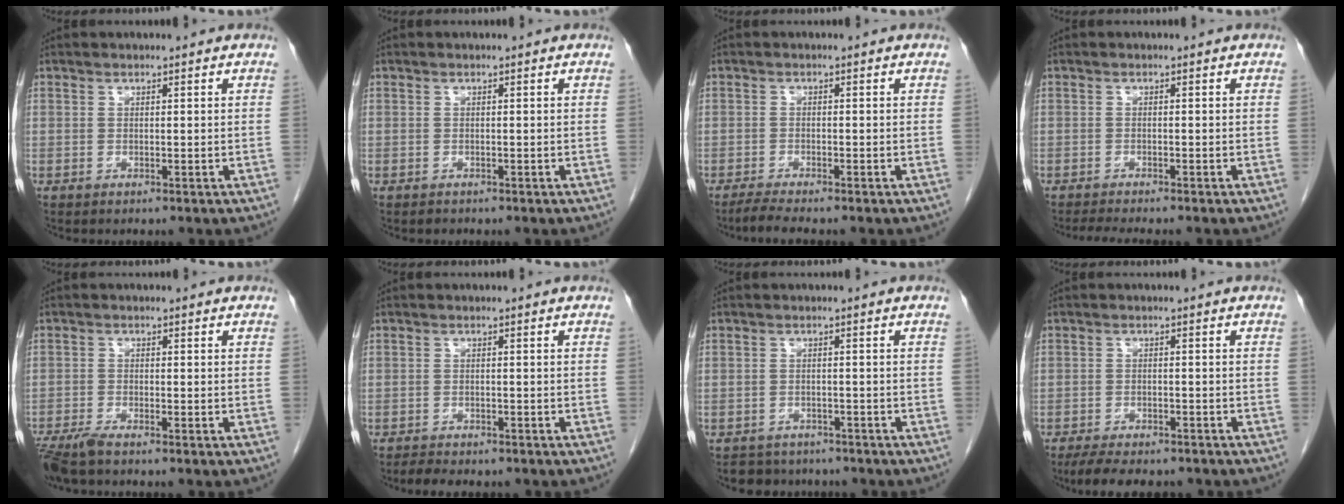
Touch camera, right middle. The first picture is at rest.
{"total": 0.6, "force": [-0.5, 0.3, 0.0], "torque": [-0.007, 0.000, -0.008]}
{"total": 2.7, "force": [-2.4, 0.0, 1.3], "torque": [-0.033, -0.010, -0.046]}
{"total": 4.3, "force": [-3.8, 0.2, 2.0], "torque": [-0.029, -0.010, -0.057]}
{"total": 4.1, "force": [-3.4, 0.4, 2.3], "torque": [-0.046, -0.012, -0.064]}
{"total": 4.4, "force": [-3.9, 1.3, 1.7], "torque": [-0.032, -0.008, -0.054]}
{"total": 5.3, "force": [-4.7, 2.5, 0.2], "torque": [0.000, 0.006, -0.062]}
{"total": 9.4, "force": [-7.9, 3.0, 4.0], "torque": [-0.059, -0.006, -0.114]}